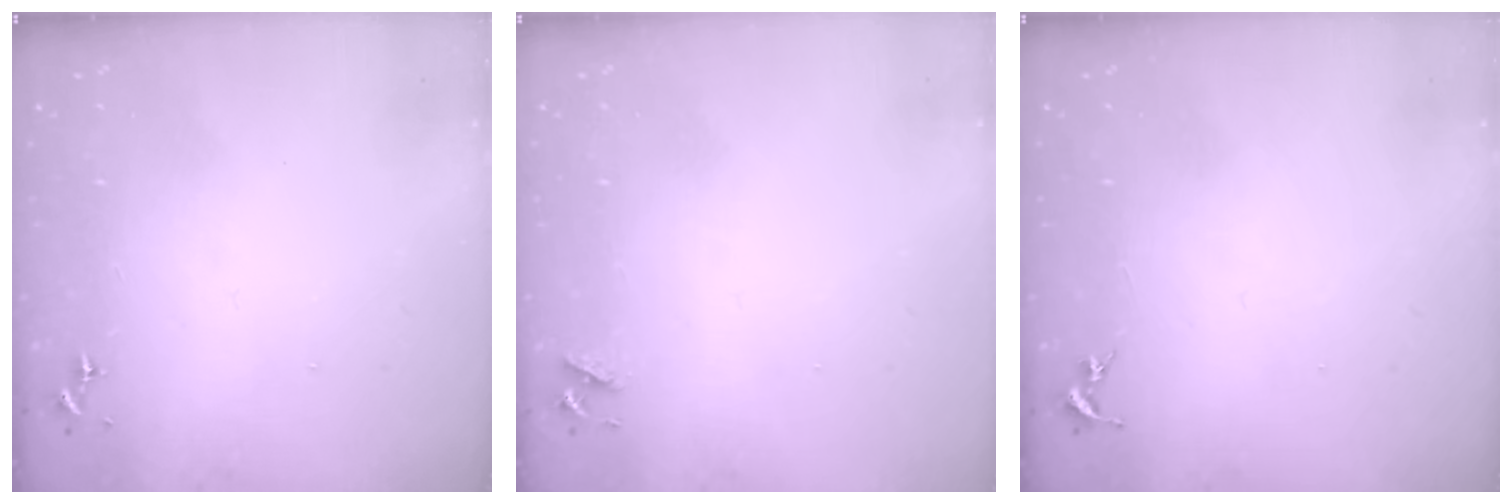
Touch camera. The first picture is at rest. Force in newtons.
{"total": 4.1, "press": 4.0, "slide": 0.7}
{"total": 0.0}